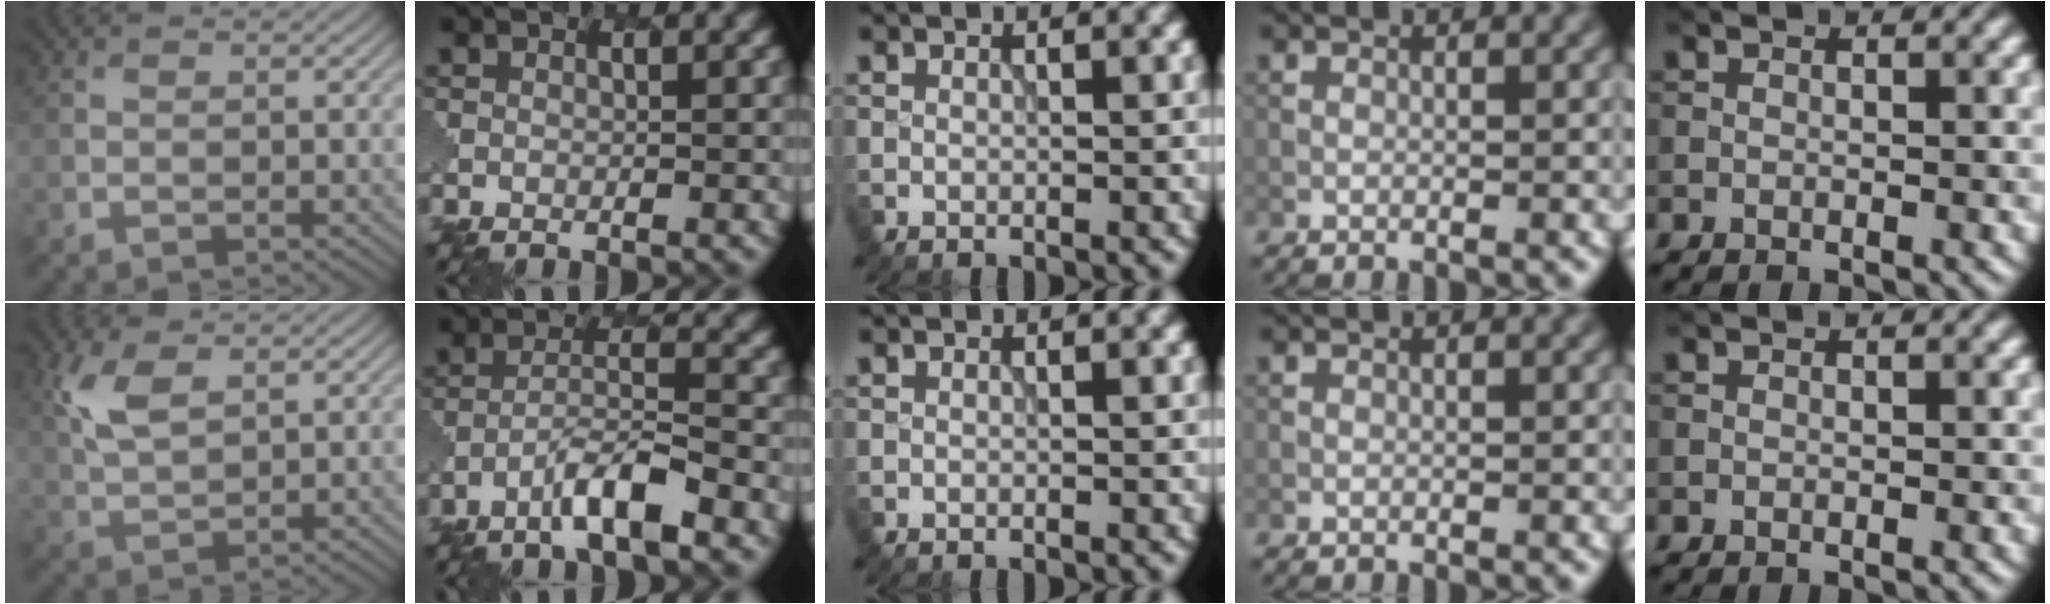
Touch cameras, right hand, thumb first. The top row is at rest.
{"thumb": {"total": 5.3, "force": [2.3, 2.5, 4.1], "torque": [-0.108, 0.002, 0.048]}, "index": {"total": 4.5, "force": [-2.8, 0.6, 3.5], "torque": [-0.060, 0.008, -0.055]}}